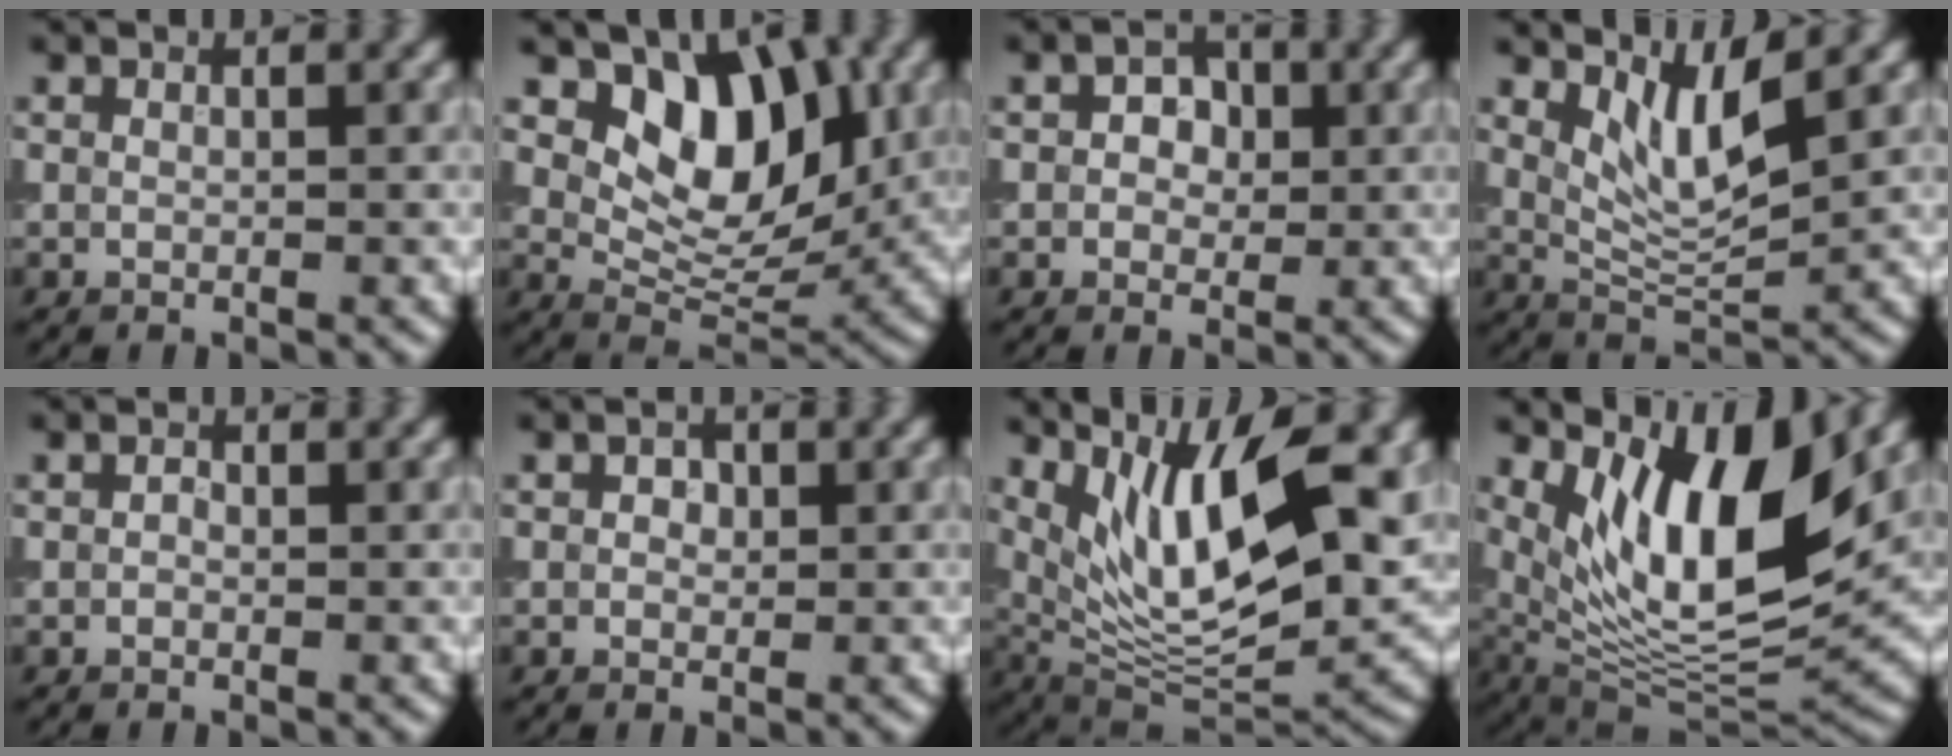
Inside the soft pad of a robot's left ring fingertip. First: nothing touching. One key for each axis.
{"total": 7.8, "fx": 2.9, "fy": 4.8, "fz": 5.4, "tx": -0.070, "ty": -0.016, "tz": 0.047}
{"total": 2.4, "fx": 0.3, "fy": 1.9, "fz": 1.4, "tx": -0.017, "ty": 0.002, "tz": -0.002}
{"total": 4.3, "fx": 2.1, "fy": 1.1, "fz": 3.6, "tx": -0.076, "ty": -0.011, "tz": 0.046}
{"total": 0.6, "fx": 0.0, "fy": 0.5, "fz": 0.4, "tx": -0.004, "ty": -0.002, "tz": -0.002}
{"total": 1.2, "fx": 0.3, "fy": 0.9, "fz": 0.6, "tx": -0.008, "ty": 0.002, "tz": -0.001}
{"total": 13.0, "fx": 4.7, "fy": 4.3, "fz": 11.4, "tx": -0.182, "ty": -0.006, "tz": 0.087}
{"total": 12.3, "fx": 4.8, "fy": 4.3, "fz": 10.5, "tx": -0.178, "ty": -0.013, "tz": 0.092}